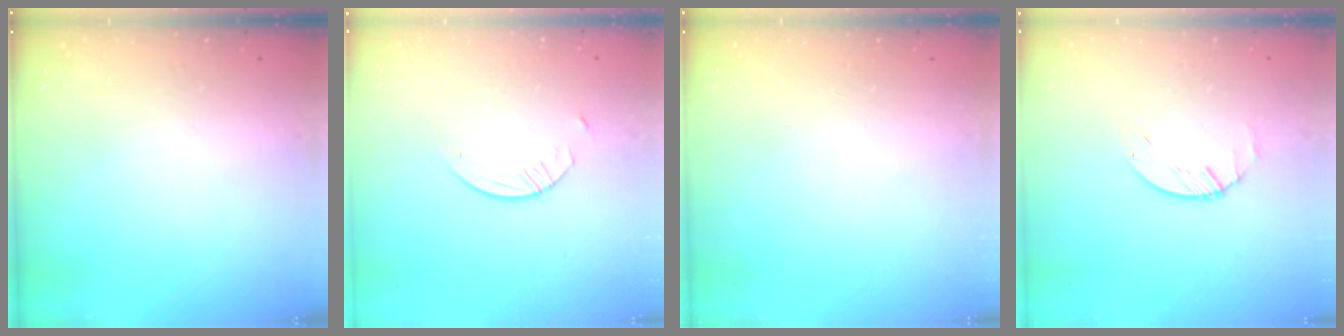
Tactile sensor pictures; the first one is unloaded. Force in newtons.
{"total": 4.9, "press": 4.8, "slide": 0.5}
{"total": 0.0}
{"total": 0.6, "press": 0.6, "slide": 0.1}